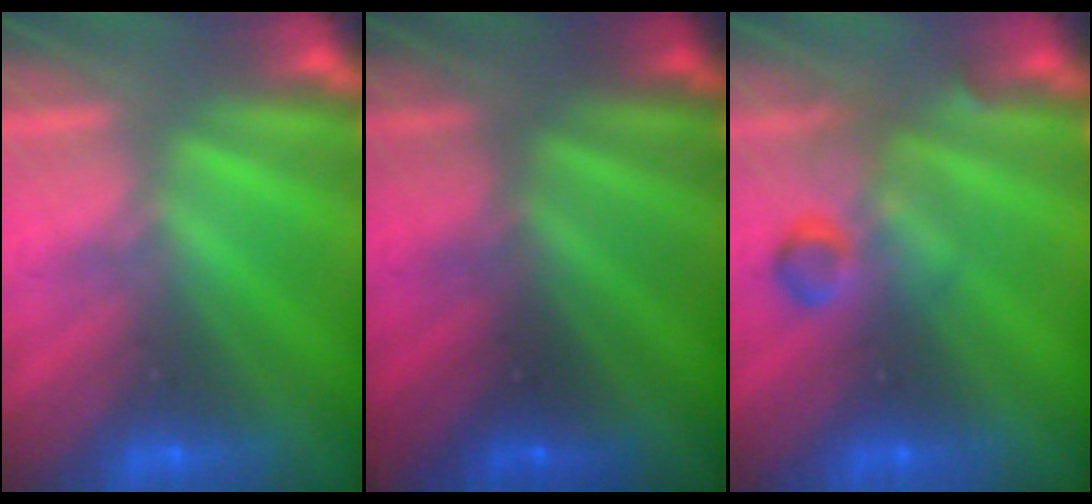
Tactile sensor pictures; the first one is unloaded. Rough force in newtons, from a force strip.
{"total": 2.5}
{"total": 2.8}